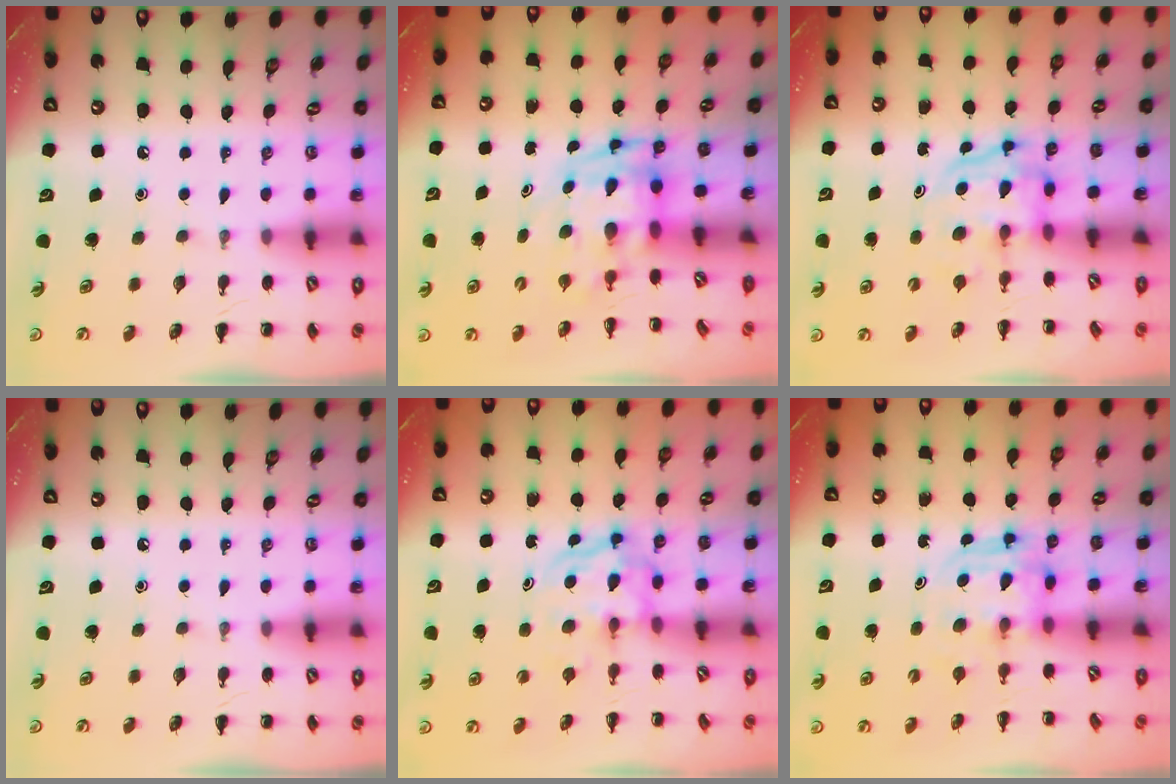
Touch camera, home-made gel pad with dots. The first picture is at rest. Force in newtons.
{"total": 3.5, "press": 3.4, "slide": 0.7}
{"total": 3.7, "press": 3.7, "slide": 0.6}
{"total": 0.0}
{"total": 3.9, "press": 3.9, "slide": 0.5}
{"total": 3.8, "press": 3.8, "slide": 0.3}